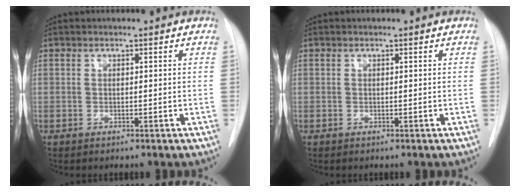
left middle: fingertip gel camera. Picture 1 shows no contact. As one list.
[{"total": 0.0}]